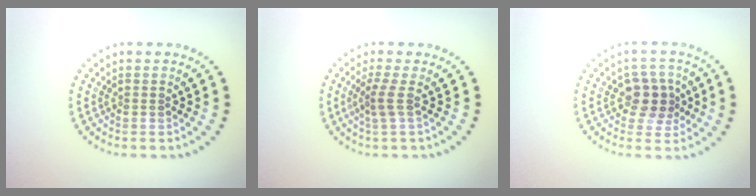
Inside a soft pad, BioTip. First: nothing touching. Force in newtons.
{"total": 1.8, "press": 1.2, "slide": 1.4}
{"total": 3.6, "press": 3.3, "slide": 1.3}